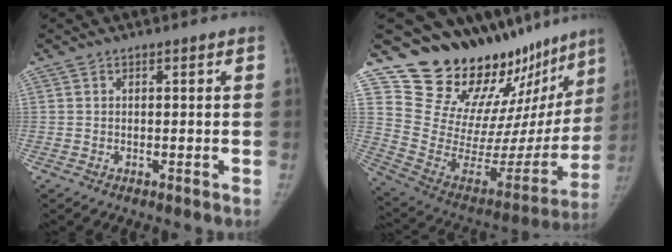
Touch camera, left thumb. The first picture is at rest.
{"total": 25.8, "force": [22.4, 8.8, 9.2], "torque": [-0.096, -0.181, 0.337]}